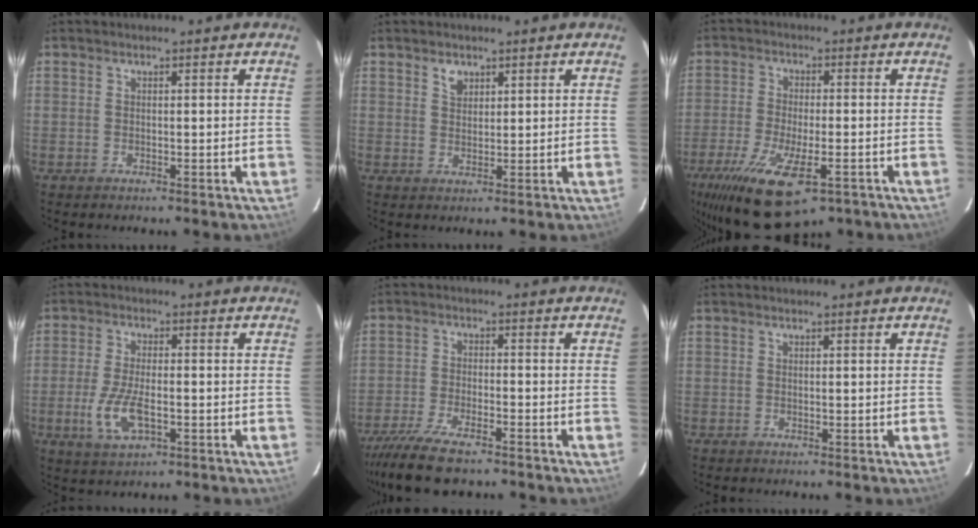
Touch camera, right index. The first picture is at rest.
{"total": 2.4, "force": [1.5, 1.6, 0.9], "torque": [-0.011, 0.006, 0.028]}
{"total": 17.4, "force": [-10.4, 6.3, 12.5], "torque": [-0.266, -0.061, -0.172]}
{"total": 8.1, "force": [-2.5, 3.3, 6.9], "torque": [-0.152, -0.009, -0.046]}
{"total": 11.6, "force": [-9.3, 2.9, 6.3], "torque": [-0.153, -0.034, -0.168]}
{"total": 0.0}